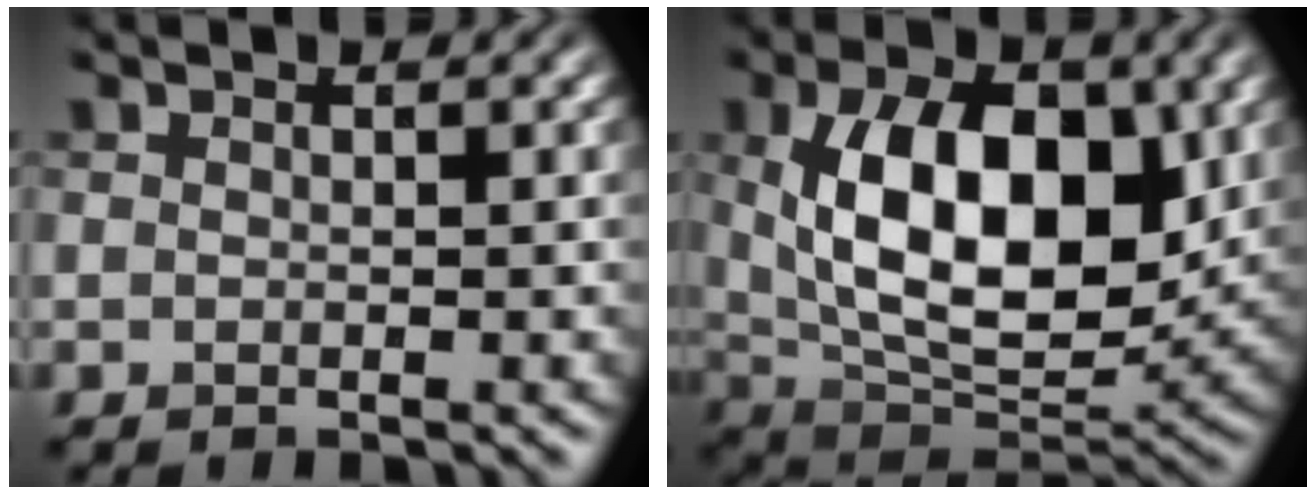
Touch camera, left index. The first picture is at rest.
{"total": 12.1, "force": [1.9, 6.8, 9.8], "torque": [-0.156, -0.007, 0.036]}